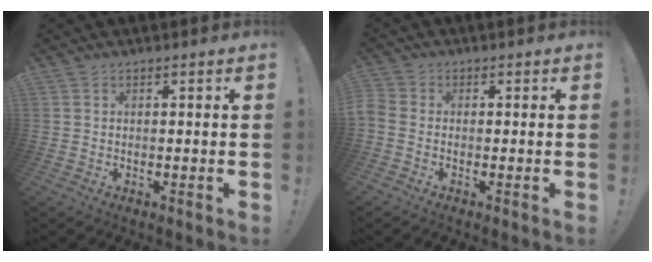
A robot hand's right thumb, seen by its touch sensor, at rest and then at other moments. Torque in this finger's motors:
{"motor_torque": [-0.61, 1.46, 0.52, 0.10, 0.44]}